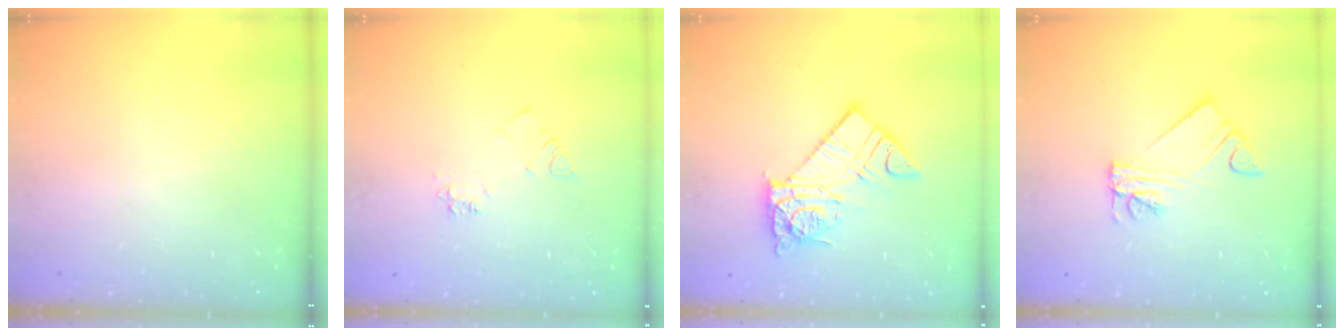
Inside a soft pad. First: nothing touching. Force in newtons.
{"total": 4.6, "press": 4.6, "slide": 0.5}
{"total": 11.5, "press": 11.4, "slide": 1.0}
{"total": 5.9, "press": 5.9, "slide": 0.7}